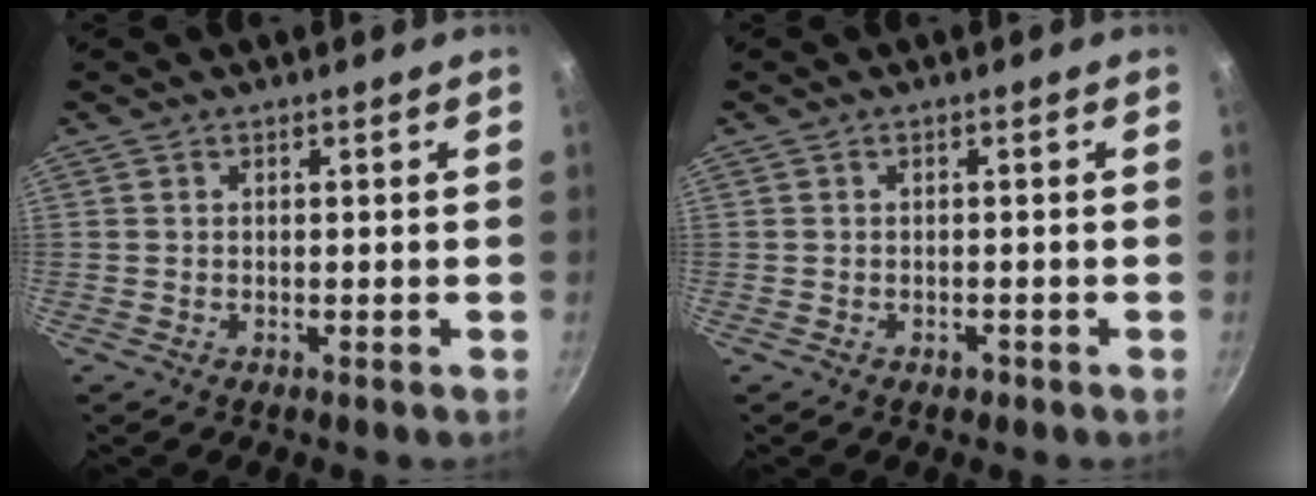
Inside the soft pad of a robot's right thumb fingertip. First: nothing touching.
{"total": 1.0, "force": [-0.6, 0.7, 0.4], "torque": [-0.004, 0.006, -0.005]}